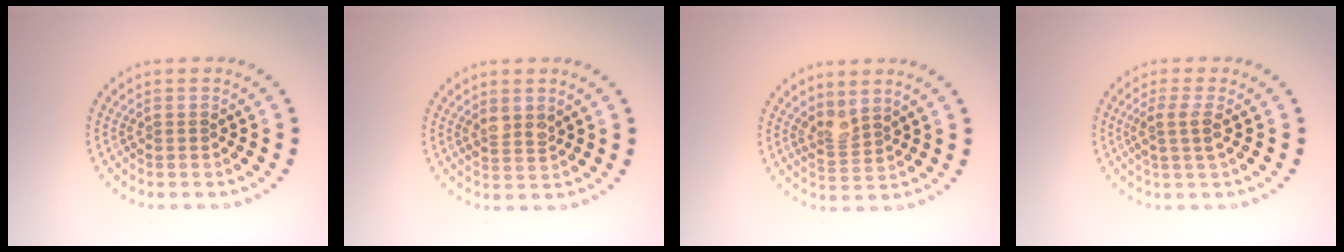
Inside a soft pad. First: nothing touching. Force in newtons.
{"total": 1.7, "press": 1.5, "slide": 0.7}
{"total": 2.1, "press": 1.5, "slide": 1.4}
{"total": 2.1, "press": 1.8, "slide": 1.1}